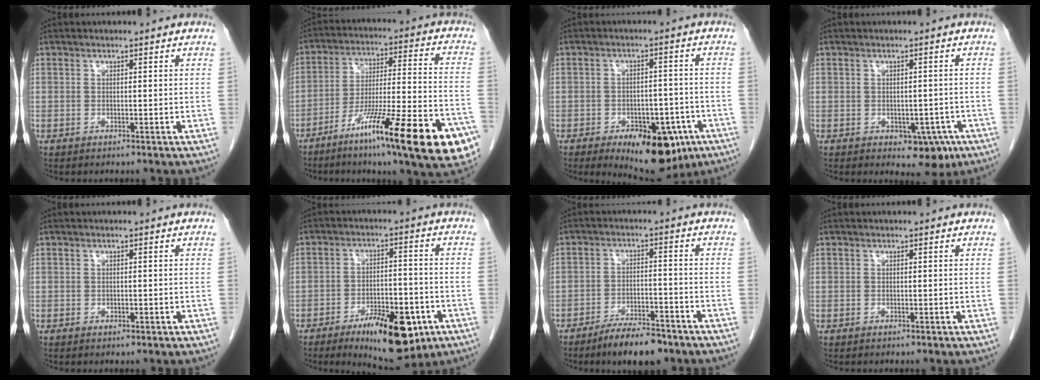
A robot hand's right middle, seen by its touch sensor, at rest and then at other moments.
{"total": 23.3, "force": [-12.8, 2.1, 19.4], "torque": [-0.233, -0.017, -0.201]}
{"total": 12.2, "force": [-6.6, 5.7, 8.5], "torque": [-0.103, 0.005, -0.085]}
{"total": 4.9, "force": [-2.1, 2.9, 3.4], "torque": [-0.030, 0.003, -0.018]}
{"total": 0.5, "force": [-0.2, 0.3, 0.4], "torque": [-0.006, 0.000, -0.002]}
{"total": 13.0, "force": [-6.9, 4.7, 10.0], "torque": [-0.142, -0.005, -0.096]}
{"total": 7.6, "force": [-5.9, 2.2, 4.3], "torque": [-0.069, -0.005, -0.097]}
{"total": 0.0}